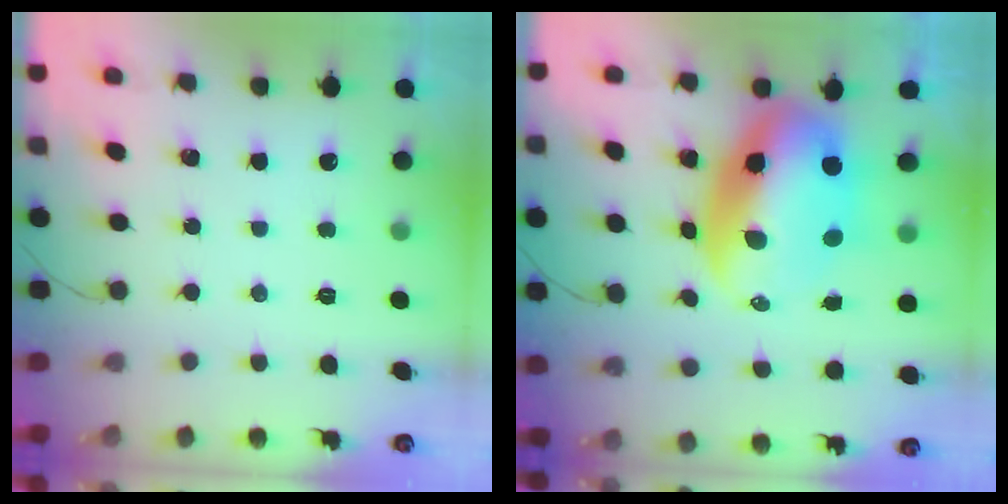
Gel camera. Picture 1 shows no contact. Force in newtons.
{"total": 15.6, "press": 15.2, "slide": 3.9}